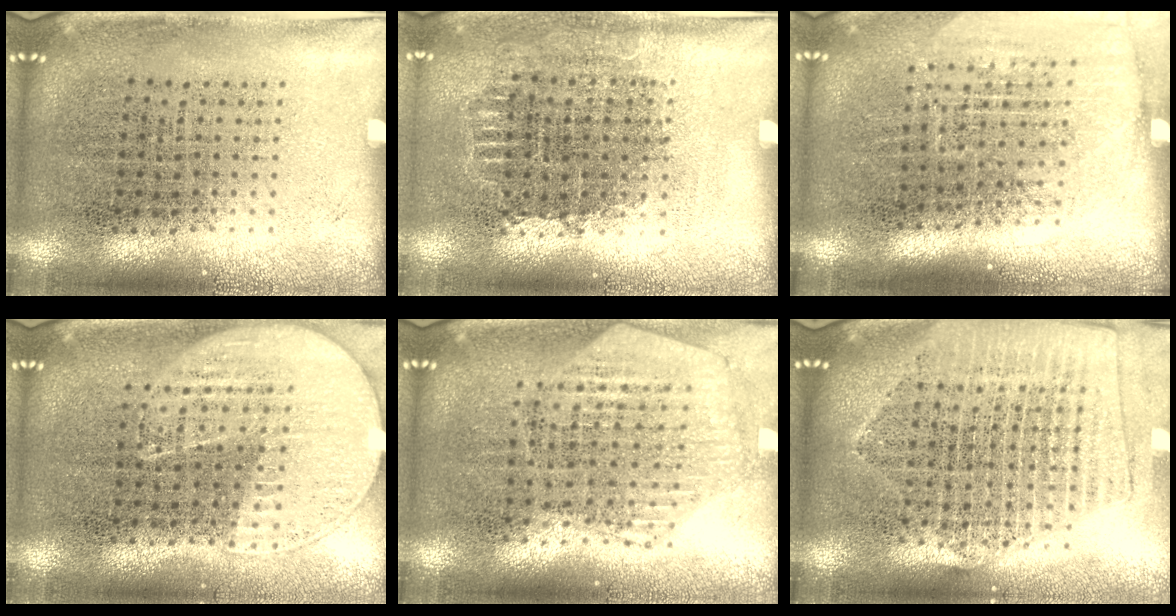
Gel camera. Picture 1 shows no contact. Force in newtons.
{"total": 0.7, "press": 0.7, "slide": 0.3}
{"total": 1.8, "press": 1.6, "slide": 0.9}
{"total": 1.1, "press": 1.0, "slide": 0.4}
{"total": 1.1, "press": 1.1, "slide": 0.3}
{"total": 2.1, "press": 1.9, "slide": 0.8}